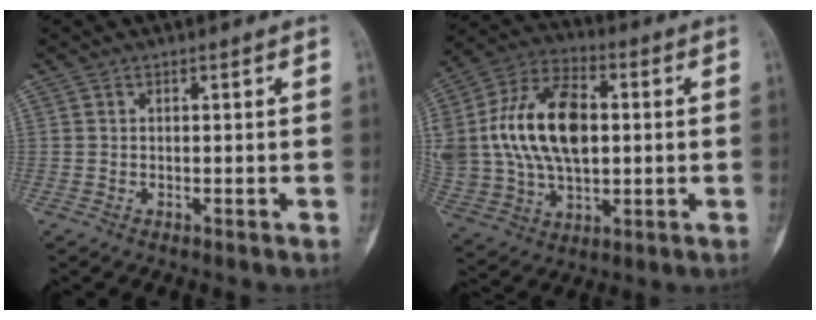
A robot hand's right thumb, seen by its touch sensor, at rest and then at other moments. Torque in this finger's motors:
{"motor_torque": [0.36, 2.59, 1.76, 0.37, 0.24]}